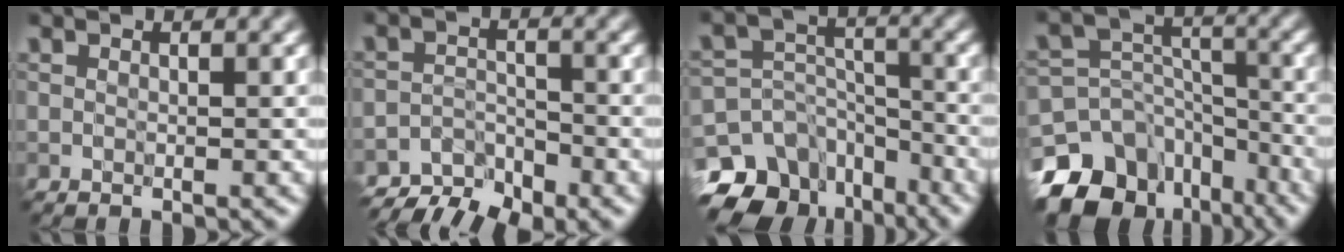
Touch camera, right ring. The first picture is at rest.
{"total": 5.8, "force": [-5.0, 2.3, 1.7], "torque": [-0.013, -0.010, -0.083]}
{"total": 12.6, "force": [-8.7, 8.2, 3.9], "torque": [-0.085, -0.016, -0.127]}
{"total": 14.4, "force": [-9.7, 9.6, 4.5], "torque": [-0.116, -0.014, -0.143]}